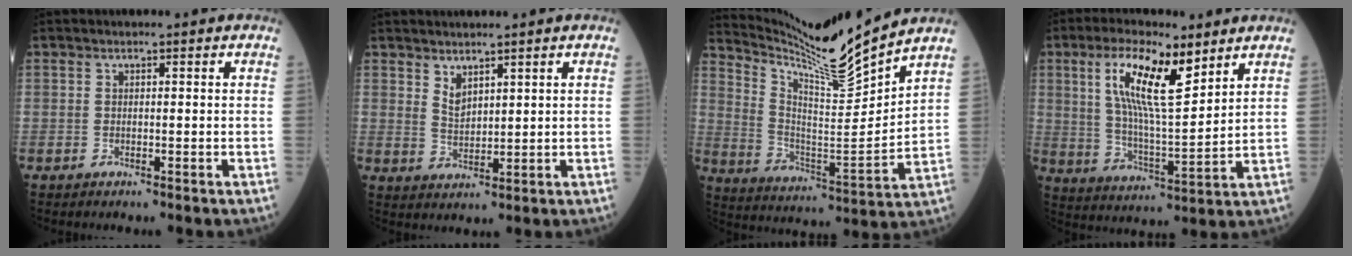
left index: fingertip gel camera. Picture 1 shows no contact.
{"total": 2.9, "force": [2.3, 1.1, 1.5], "torque": [-0.035, -0.005, 0.055]}
{"total": 14.4, "force": [13.4, -2.2, 5.0], "torque": [-0.103, -0.038, 0.236]}
{"total": 12.5, "force": [6.6, 2.7, 10.2], "torque": [-0.201, 0.012, 0.124]}